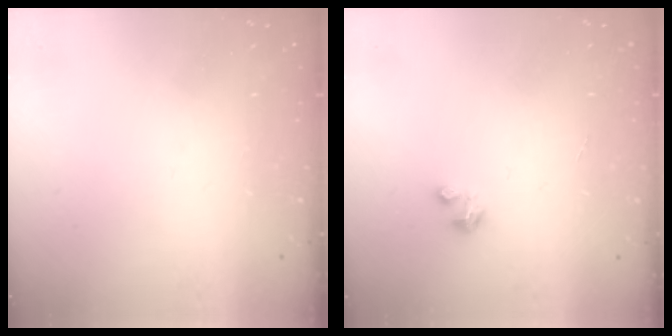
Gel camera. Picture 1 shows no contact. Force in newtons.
{"total": 0.6, "press": 0.6, "slide": 0.3}